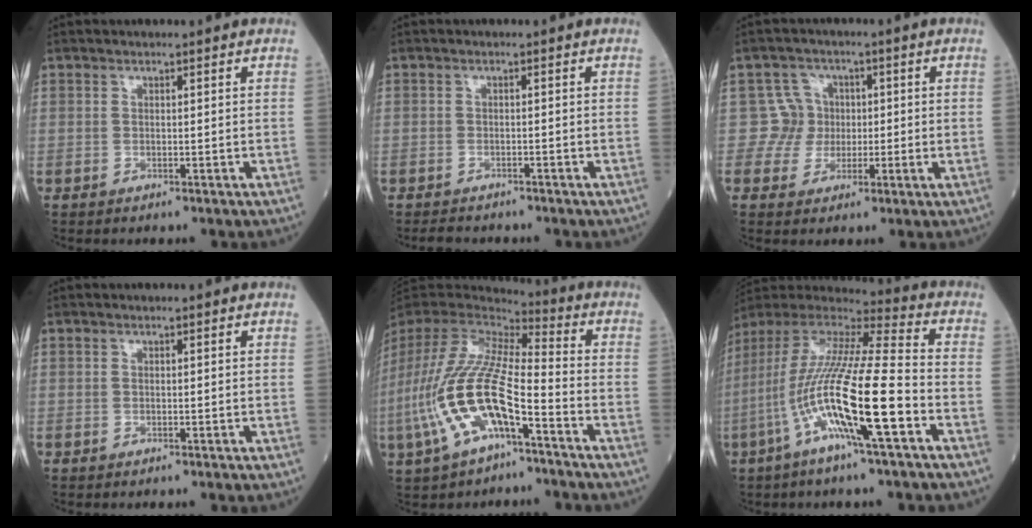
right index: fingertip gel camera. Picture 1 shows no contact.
{"total": 2.5, "force": [-2.2, 0.9, 0.5], "torque": [-0.014, -0.005, -0.034]}
{"total": 4.6, "force": [0.0, 4.6, -0.2], "torque": [0.021, 0.013, -0.002]}
{"total": 0.0}
{"total": 18.4, "force": [-7.3, 5.6, 15.9], "torque": [-0.369, -0.015, -0.135]}
{"total": 19.2, "force": [-6.6, 1.2, 18.0], "torque": [-0.370, -0.019, -0.130]}